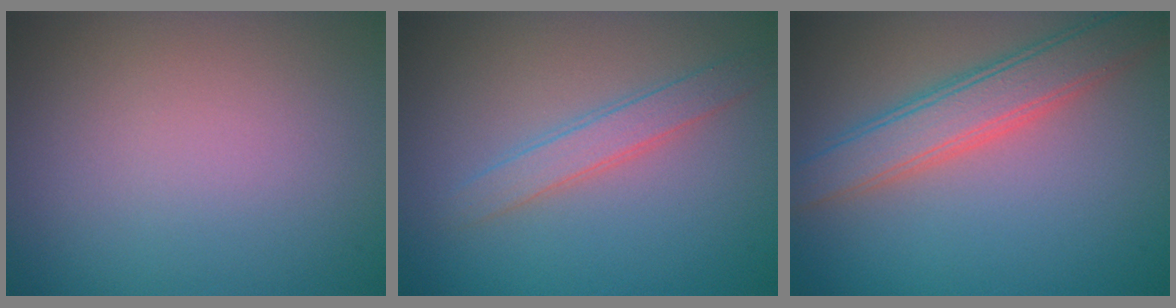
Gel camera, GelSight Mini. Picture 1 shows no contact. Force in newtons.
{"total": 2.3, "press": 2.3, "slide": 0.1}
{"total": 4.9, "press": 4.9, "slide": 0.3}